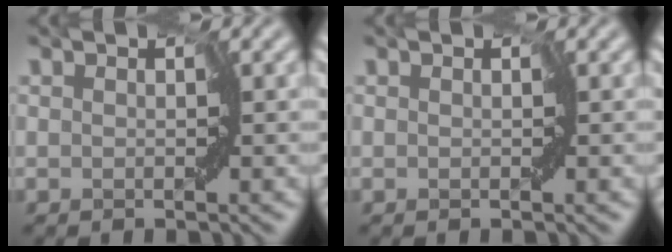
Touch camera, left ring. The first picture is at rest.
{"total": 0.0}